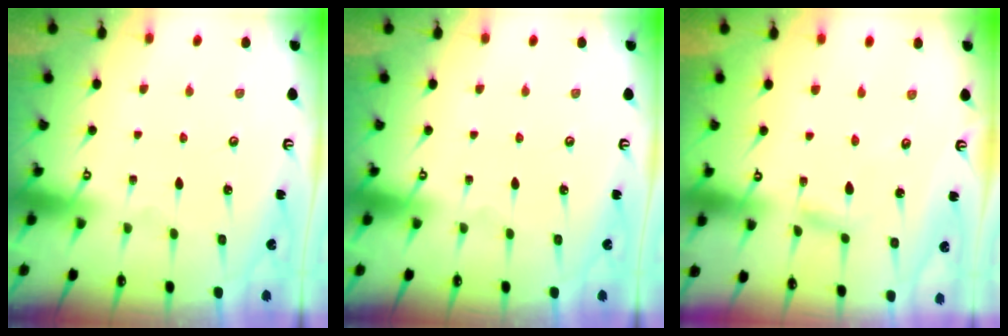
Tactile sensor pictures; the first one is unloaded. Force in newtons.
{"total": 0.0}
{"total": 2.9, "press": 2.9, "slide": 0.1}